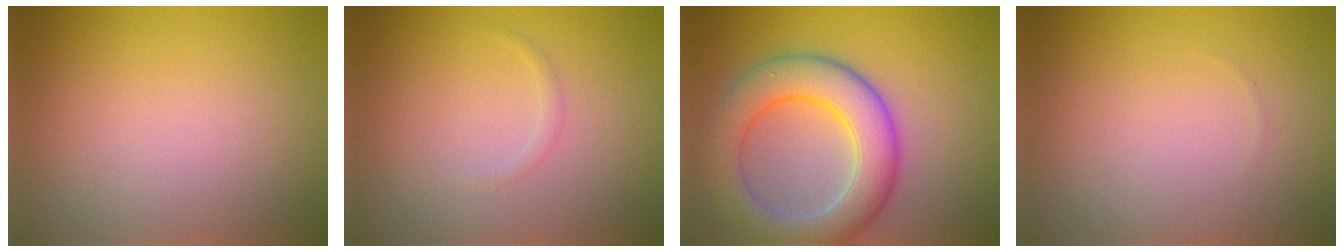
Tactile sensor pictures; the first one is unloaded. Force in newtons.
{"total": 0.6, "press": 0.6, "slide": 0.1}
{"total": 7.8, "press": 7.8, "slide": 0.3}
{"total": 0.0}